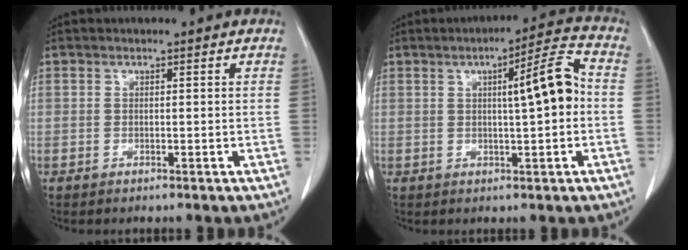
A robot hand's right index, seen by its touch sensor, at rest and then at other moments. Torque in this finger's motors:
{"motor_torque": [0.93, 0.17, 0.29, 0.07]}